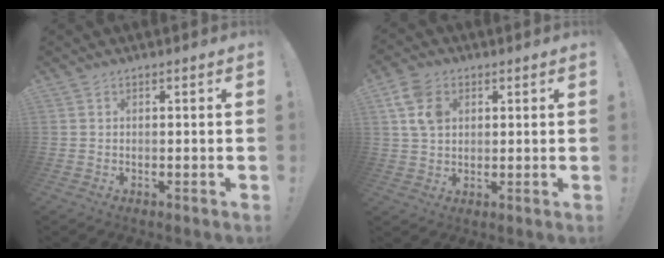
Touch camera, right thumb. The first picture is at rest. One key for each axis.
{"total": 8.8, "fx": 2.6, "fy": 6.4, "fz": 5.5, "tx": -0.113, "ty": 0.006, "tz": 0.053}